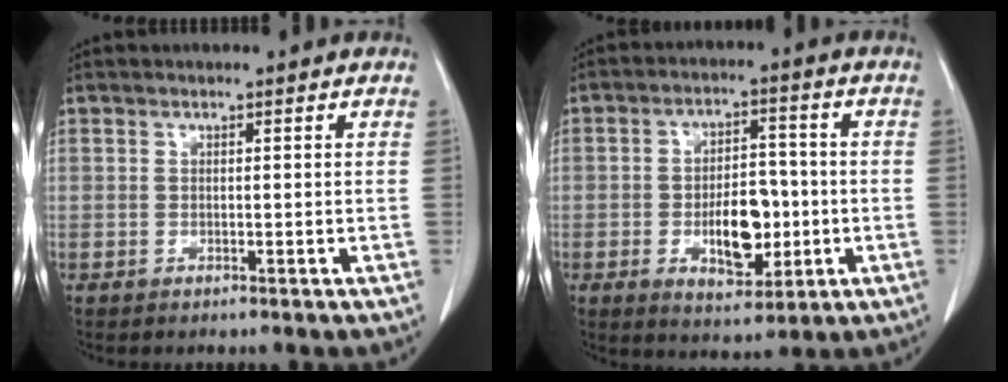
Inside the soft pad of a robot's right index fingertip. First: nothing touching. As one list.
[{"total": 9.5, "force": [-2.0, 4.5, 8.1], "torque": [-0.135, 0.008, -0.025]}]